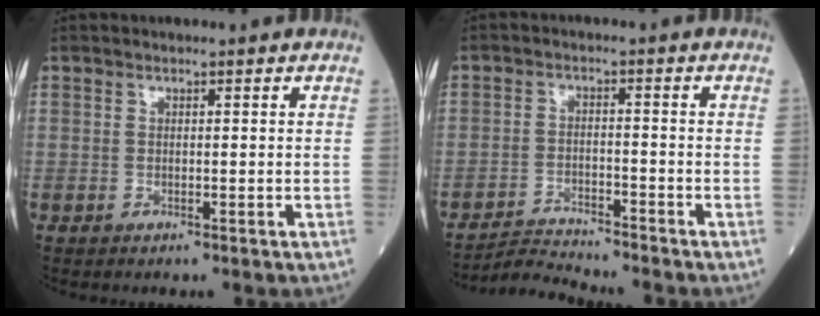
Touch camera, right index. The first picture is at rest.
{"total": 4.5, "force": [-4.2, -1.4, -0.7], "torque": [0.005, -0.014, -0.074]}